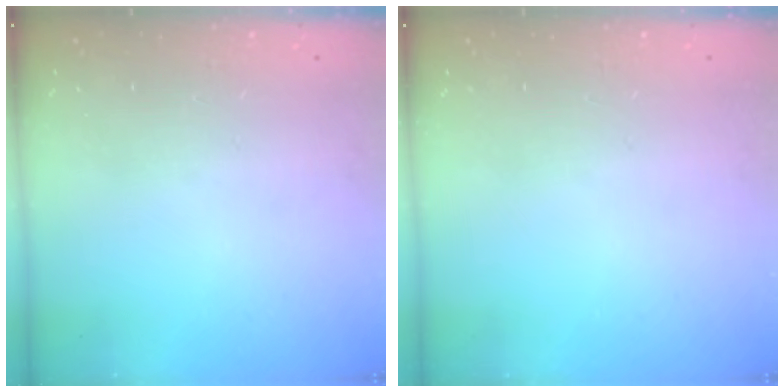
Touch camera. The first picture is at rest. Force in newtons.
{"total": 0.0}